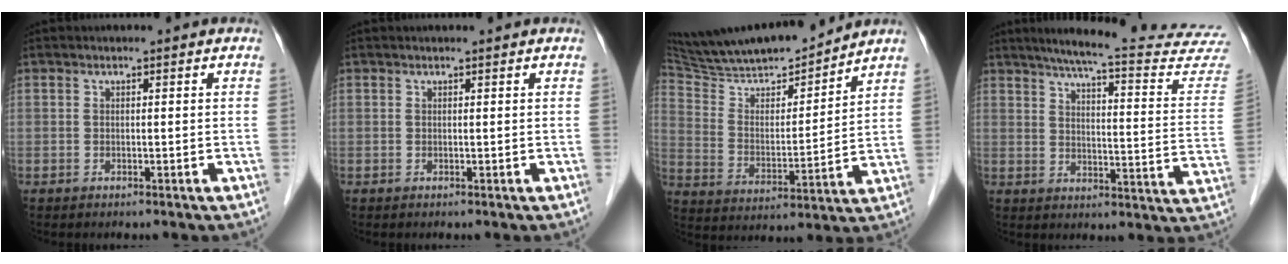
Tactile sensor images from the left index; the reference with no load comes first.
{"total": 0.9, "force": [0.8, 0.0, 0.4], "torque": [-0.005, 0.011, 0.015]}
{"total": 18.6, "force": [17.2, 1.4, 6.9], "torque": [-0.126, 0.002, 0.296]}
{"total": 25.0, "force": [23.3, 0.2, 9.1], "torque": [-0.122, -0.090, 0.275]}